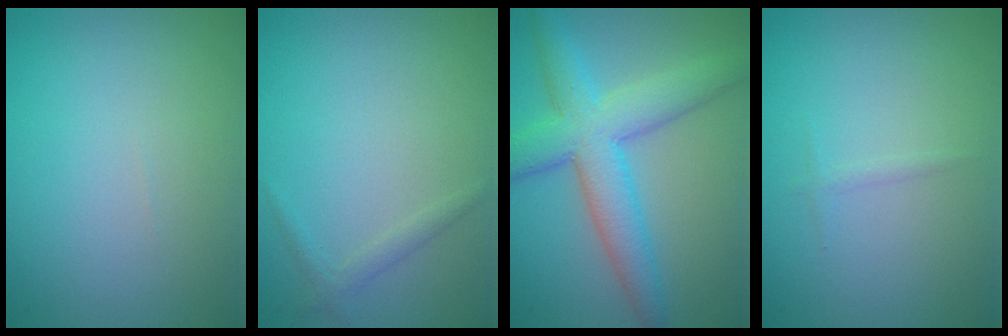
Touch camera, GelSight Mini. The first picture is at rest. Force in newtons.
{"total": 1.1, "press": 1.1, "slide": 0.1}
{"total": 6.6, "press": 6.6, "slide": 0.1}
{"total": 0.5, "press": 0.5, "slide": 0.1}